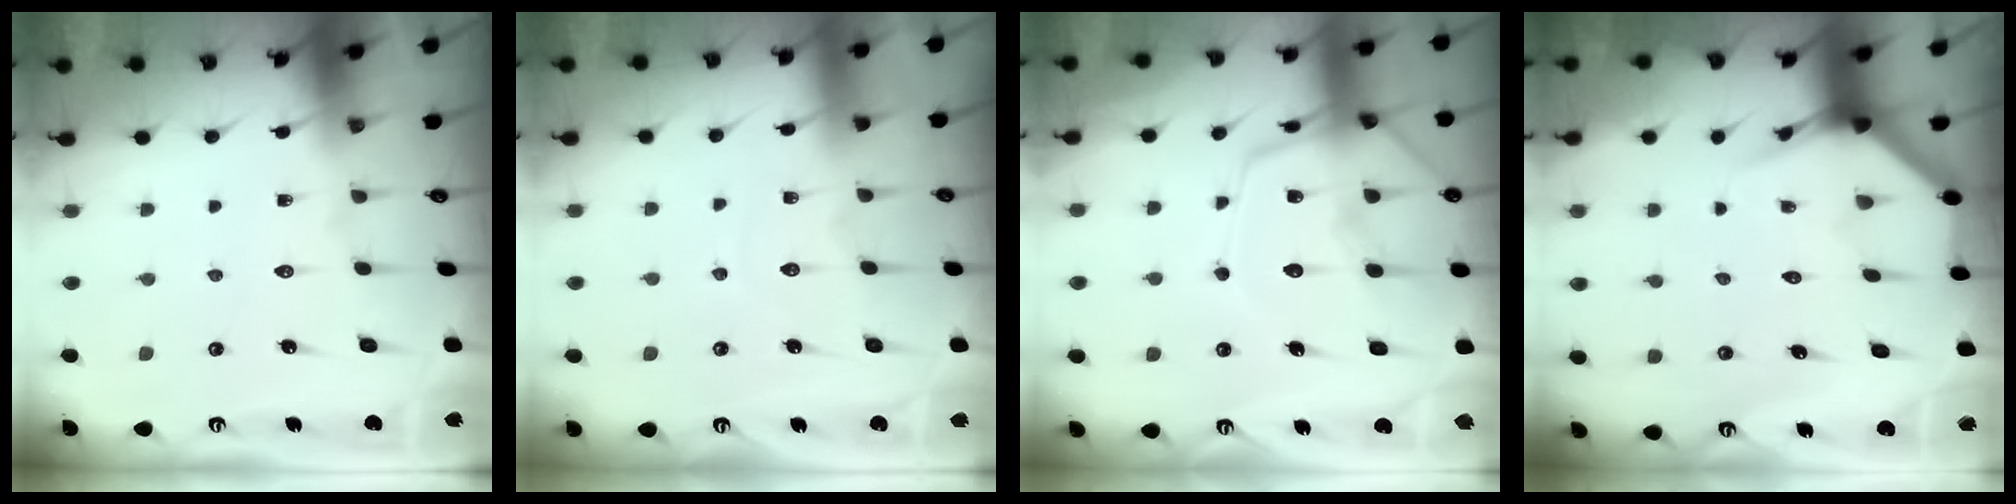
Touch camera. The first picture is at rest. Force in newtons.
{"total": 3.0, "press": 2.9, "slide": 0.4}
{"total": 12.1, "press": 12.1, "slide": 1.1}
{"total": 4.0, "press": 4.0, "slide": 0.2}